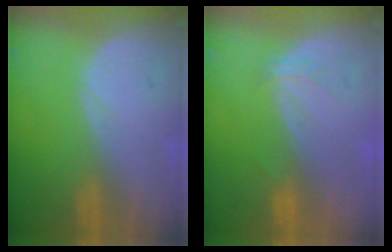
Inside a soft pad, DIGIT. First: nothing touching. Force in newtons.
{"total": 1.5, "press": 1.4, "slide": 0.3}